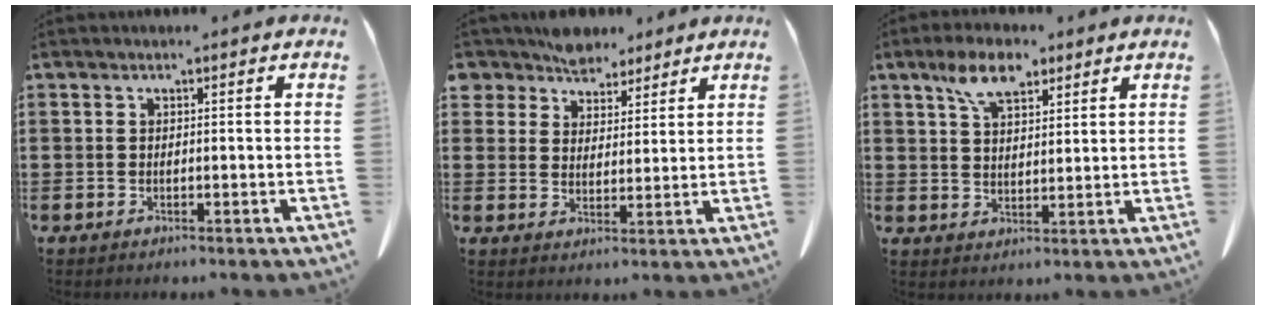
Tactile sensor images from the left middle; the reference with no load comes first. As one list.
[{"total": 5.9, "force": [5.3, 2.6, 0.3], "torque": [-0.035, -0.019, 0.099]}, {"total": 7.2, "force": [4.7, 3.4, 4.3], "torque": [-0.090, 0.003, 0.085]}]